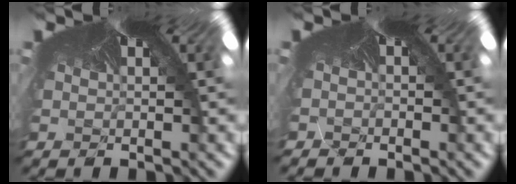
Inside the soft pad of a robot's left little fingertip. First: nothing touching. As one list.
[{"total": 1.8, "force": [-1.6, 0.9, 0.2], "torque": [-0.014, -0.028, -0.010]}]